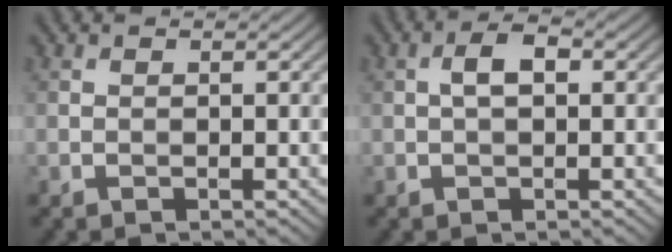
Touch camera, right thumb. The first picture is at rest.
{"total": 2.7, "force": [0.3, 1.3, 2.3], "torque": [-0.042, 0.009, 0.001]}